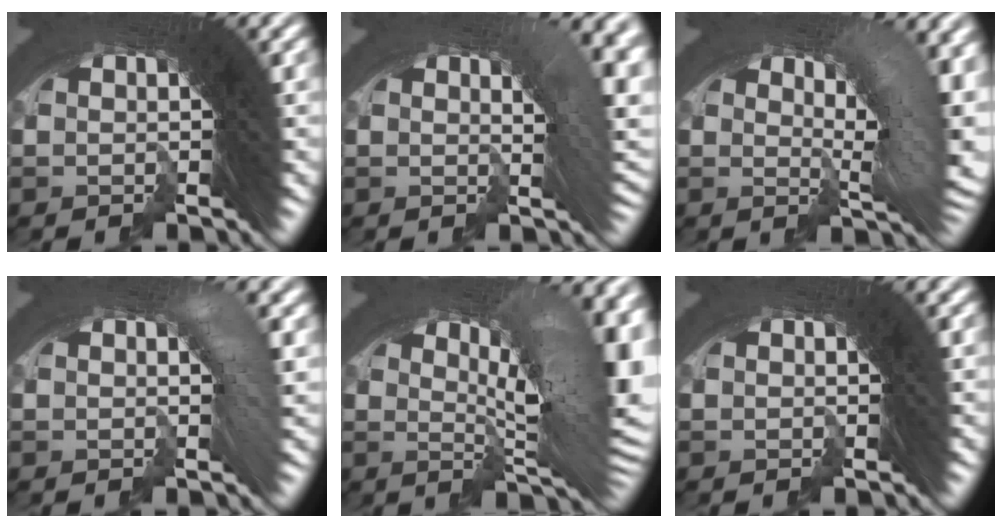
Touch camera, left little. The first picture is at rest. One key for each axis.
{"total": 5.5, "fx": 0.7, "fy": 2.6, "fz": 4.8, "tx": -0.035, "ty": 0.013, "tz": 0.001}
{"total": 7.7, "fx": 1.0, "fy": 2.9, "fz": 7.1, "tx": -0.074, "ty": 0.006, "tz": 0.008}
{"total": 1.9, "fx": -0.2, "fy": 0.5, "fz": 1.8, "tx": -0.017, "ty": 0.006, "tz": -0.006}
{"total": 11.0, "fx": 1.2, "fy": 4.5, "fz": 10.0, "tx": -0.107, "ty": 0.018, "tz": 0.006}
{"total": 0.0}